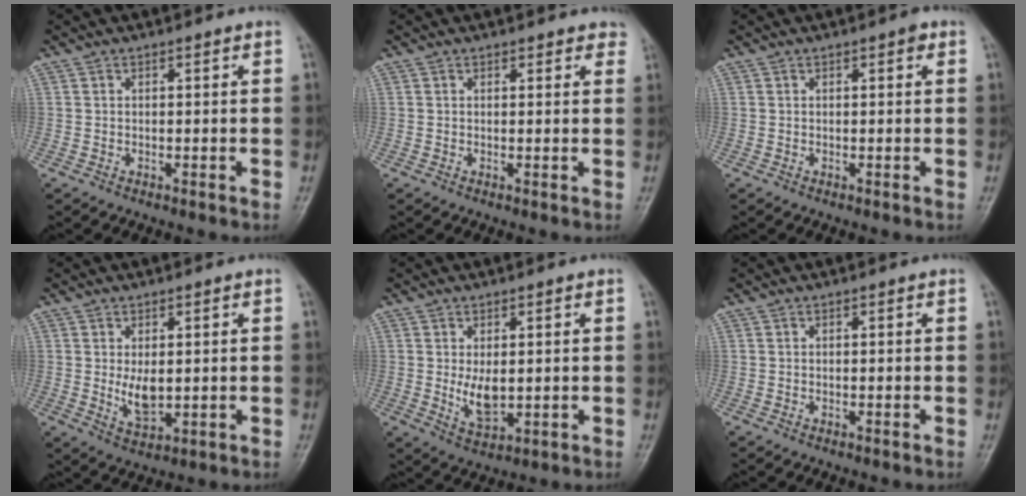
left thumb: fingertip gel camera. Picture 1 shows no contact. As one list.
[{"total": 2.2, "force": [1.8, 1.2, 0.7], "torque": [0.018, -0.003, 0.010]}, {"total": 1.3, "force": [0.6, 0.5, 1.0], "torque": [-0.012, 0.002, 0.004]}, {"total": 5.4, "force": [0.4, 2.9, 4.5], "torque": [-0.067, -0.013, 0.016]}, {"total": 5.7, "force": [0.4, 3.1, 4.8], "torque": [-0.073, -0.013, 0.016]}, {"total": 0.0}]